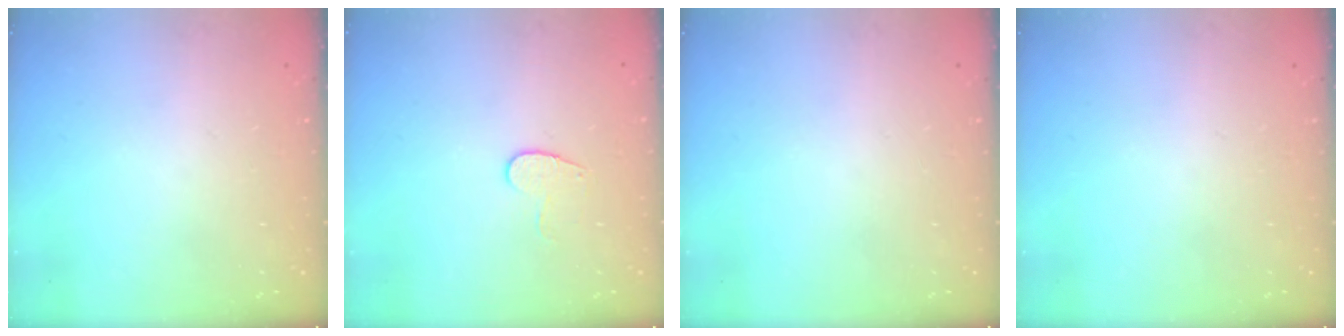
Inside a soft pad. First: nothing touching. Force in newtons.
{"total": 7.7, "press": 7.6, "slide": 0.5}
{"total": 0.0}
{"total": 0.0}